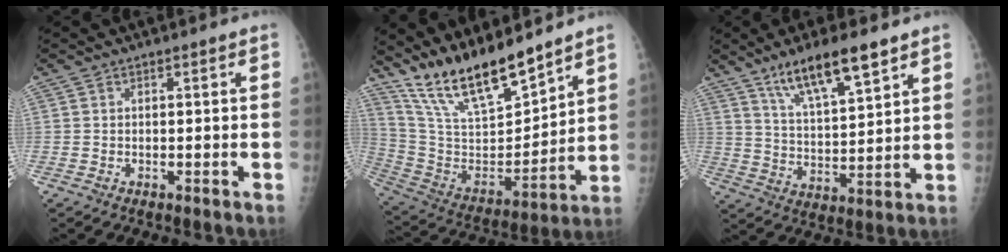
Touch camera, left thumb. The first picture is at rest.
{"total": 18.6, "force": [15.4, 4.5, 9.4], "torque": [-0.141, -0.087, 0.297]}
{"total": 12.9, "force": [8.5, 3.0, 9.2], "torque": [-0.148, -0.038, 0.158]}